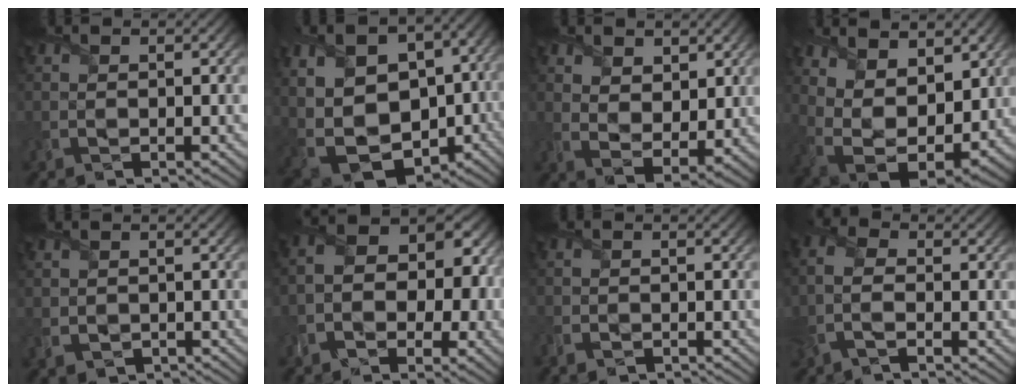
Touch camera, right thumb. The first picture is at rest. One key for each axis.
{"total": 16.6, "fx": -0.4, "fy": 11.8, "fz": 11.6, "tx": -0.221, "ty": -0.013, "tz": 0.031}
{"total": 6.1, "fx": 3.0, "fy": 3.8, "fz": 3.6, "tx": -0.096, "ty": -0.007, "tz": 0.050}
{"total": 12.9, "fx": 3.9, "fy": 7.6, "fz": 9.6, "tx": -0.201, "ty": 0.001, "tz": 0.072}
{"total": 1.4, "fx": -0.8, "fy": 1.1, "fz": 0.3, "tx": -0.013, "ty": -0.004, "tz": -0.016}
{"total": 9.3, "fx": -2.2, "fy": 6.5, "fz": 6.4, "tx": -0.067, "ty": 0.002, "tz": -0.047}
{"total": 2.5, "fx": -2.1, "fy": 1.1, "fz": 0.5, "tx": -0.013, "ty": -0.004, "tz": -0.045}
{"total": 4.2, "fx": -1.8, "fy": 1.8, "fz": 3.3, "tx": -0.089, "ty": 0.004, "tz": -0.047}